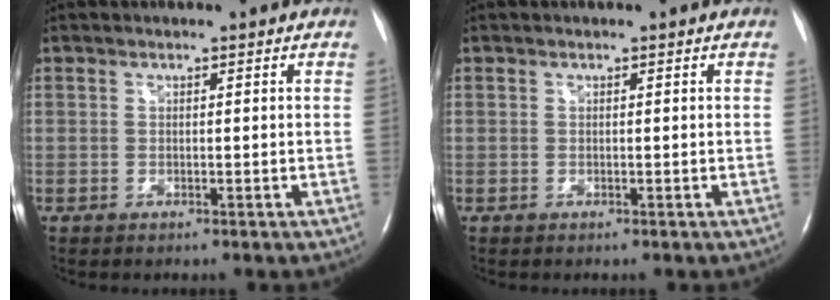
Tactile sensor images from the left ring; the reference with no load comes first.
{"total": 0.0}